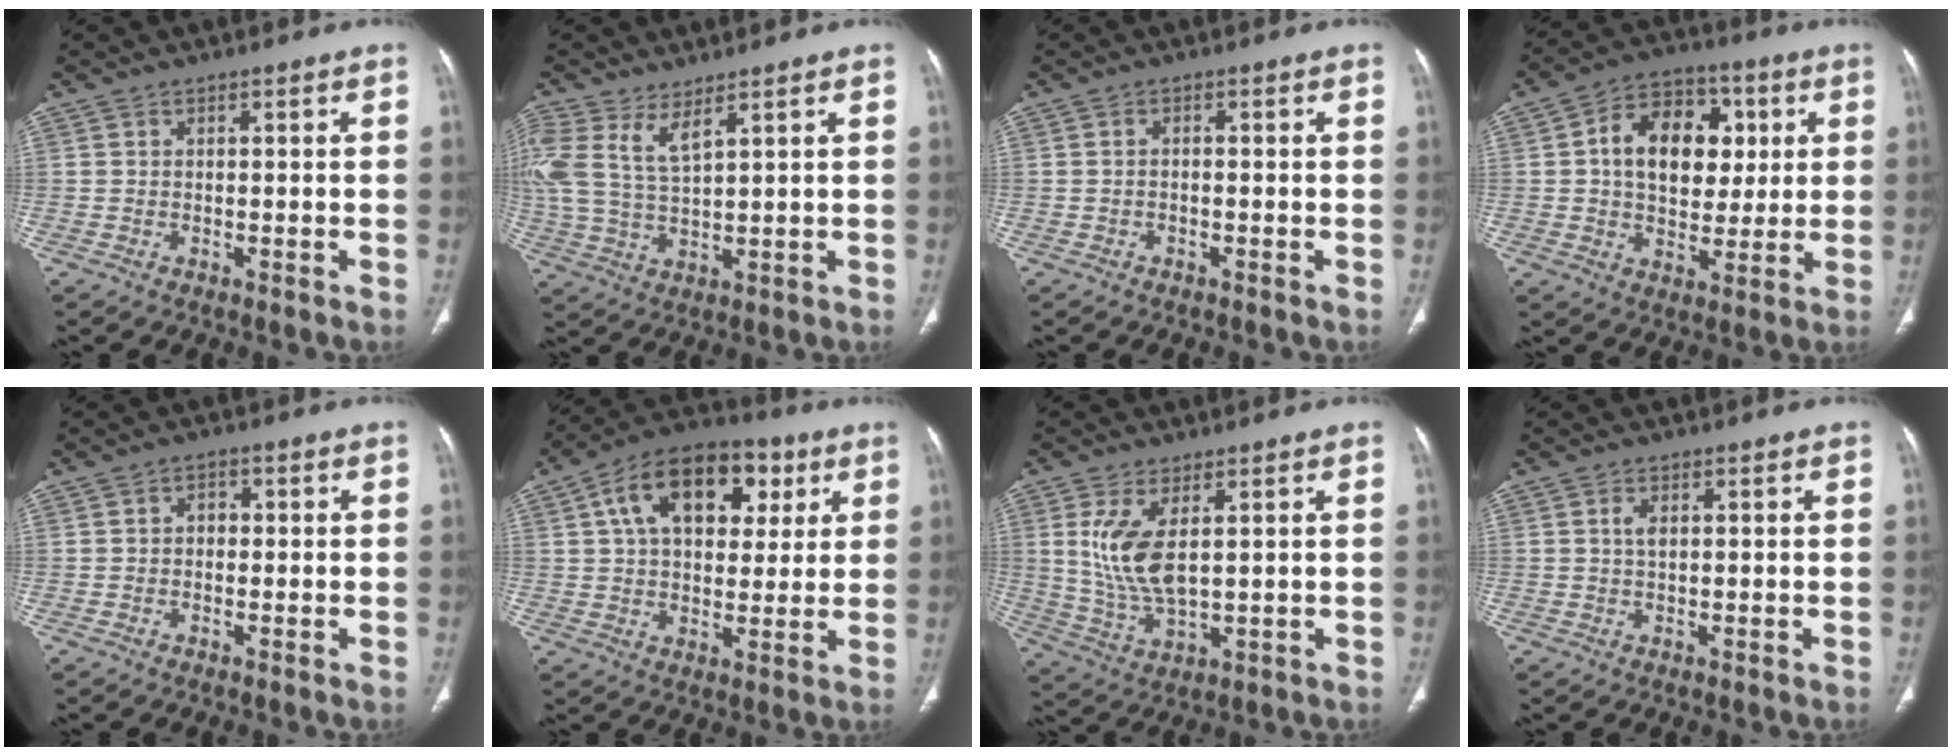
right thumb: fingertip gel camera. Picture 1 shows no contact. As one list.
[{"total": 9.2, "force": [5.1, 3.3, 6.9], "torque": [-0.168, -0.010, 0.115]}, {"total": 0.8, "force": [-0.3, 0.4, 0.6], "torque": [-0.009, 0.002, -0.009]}, {"total": 15.5, "force": [2.8, 11.0, 10.6], "torque": [-0.127, 0.011, 0.041]}, {"total": 2.1, "force": [0.1, 1.7, 1.3], "torque": [-0.011, 0.010, -0.001]}, {"total": 18.5, "force": [6.5, 11.6, 12.8], "torque": [-0.173, 0.007, 0.096]}, {"total": 9.8, "force": [2.4, 4.3, 8.4], "torque": [-0.174, -0.016, 0.062]}, {"total": 2.1, "force": [0.5, 1.1, 1.7], "torque": [-0.033, -0.001, 0.009]}]